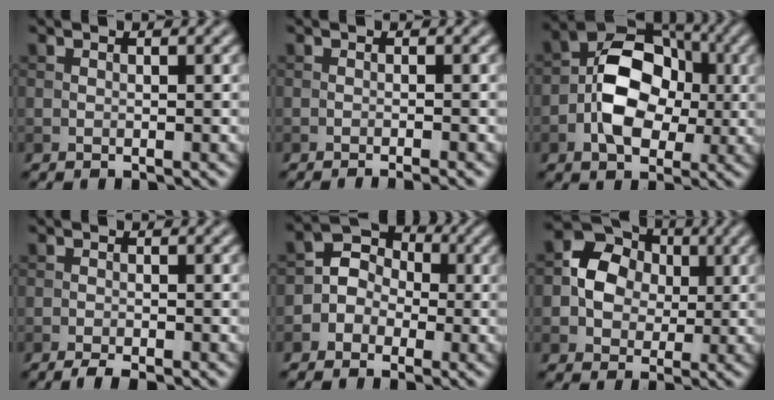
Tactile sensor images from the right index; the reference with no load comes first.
{"total": 1.9, "force": [-1.2, 0.3, 1.4], "torque": [-0.012, -0.001, -0.022]}
{"total": 7.9, "force": [-1.2, 5.3, 5.7], "torque": [-0.091, 0.010, -0.026]}
{"total": 1.9, "force": [-1.5, 0.5, 1.2], "torque": [-0.021, -0.002, -0.030]}
{"total": 4.7, "force": [-0.9, 4.3, 1.6], "torque": [-0.003, 0.023, -0.030]}
{"total": 7.2, "force": [0.7, 6.3, 3.3], "torque": [-0.047, 0.031, -0.006]}